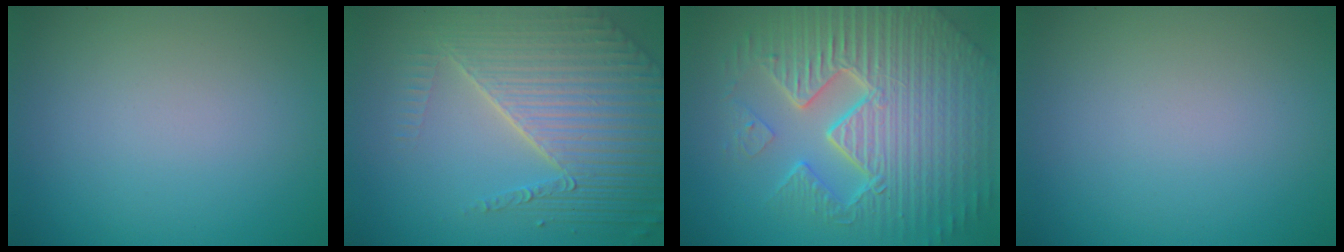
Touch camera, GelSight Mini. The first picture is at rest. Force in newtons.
{"total": 7.7, "press": 5.8, "slide": 5.2}
{"total": 10.8, "press": 7.0, "slide": 8.3}
{"total": 0.0}